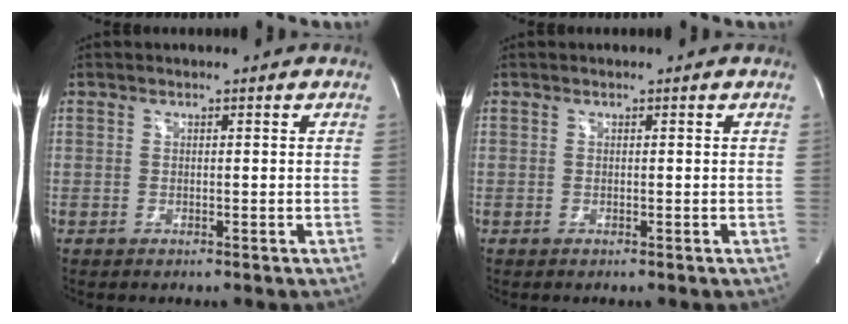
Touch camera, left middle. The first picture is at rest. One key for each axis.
{"total": 0.0}